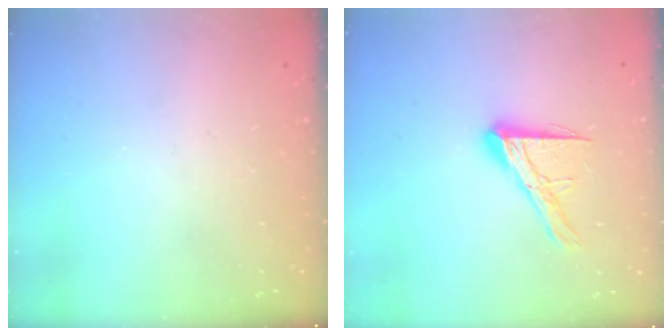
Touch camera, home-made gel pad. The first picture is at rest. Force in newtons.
{"total": 12.0, "press": 12.0, "slide": 0.9}